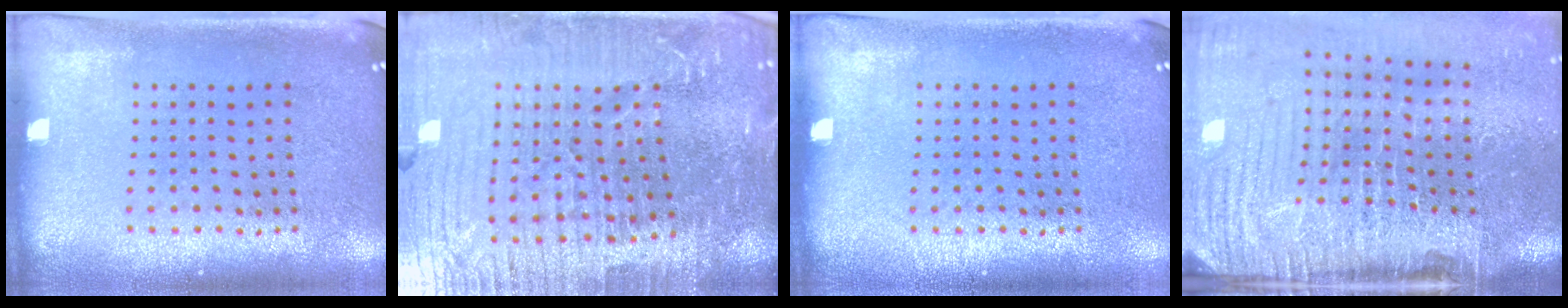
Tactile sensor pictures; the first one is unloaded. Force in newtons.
{"total": 6.8, "press": 6.0, "slide": 3.3}
{"total": 0.0}
{"total": 5.1, "press": 4.2, "slide": 2.9}